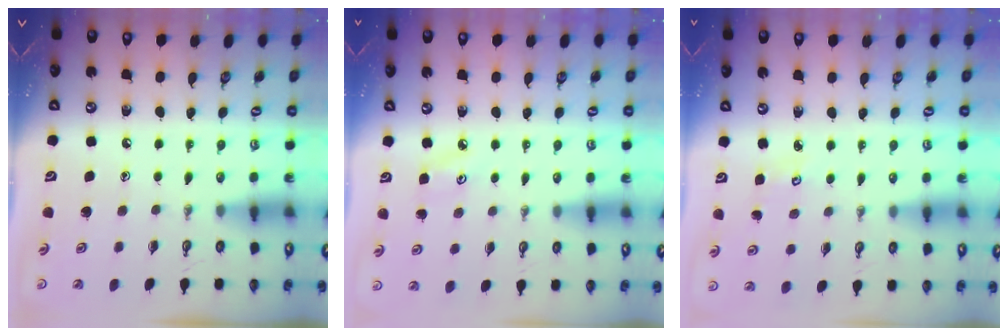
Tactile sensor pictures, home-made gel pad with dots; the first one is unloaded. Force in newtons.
{"total": 4.7, "press": 4.7, "slide": 0.5}
{"total": 2.7, "press": 2.7, "slide": 0.3}